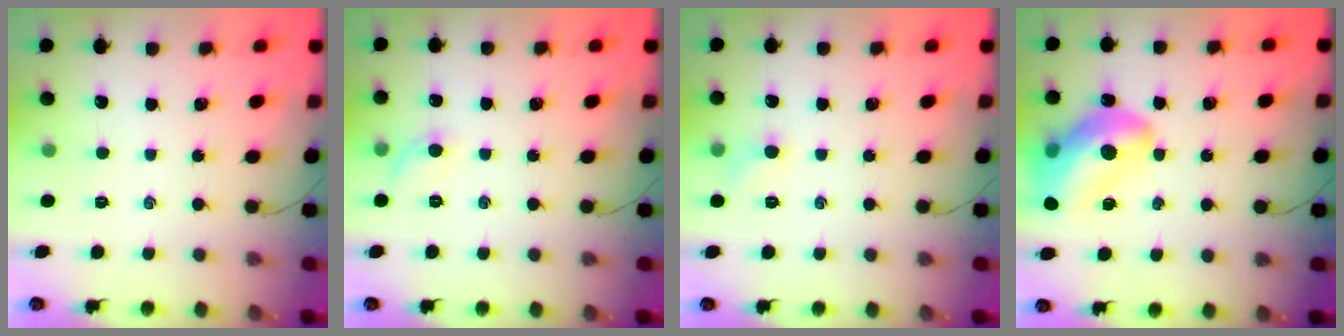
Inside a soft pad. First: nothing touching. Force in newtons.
{"total": 4.7, "press": 4.4, "slide": 1.5}
{"total": 5.0, "press": 4.7, "slide": 1.7}
{"total": 18.7, "press": 18.3, "slide": 4.0}